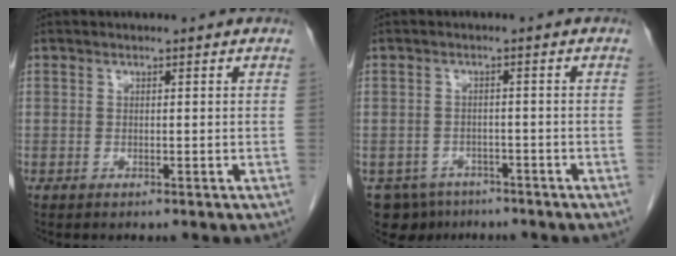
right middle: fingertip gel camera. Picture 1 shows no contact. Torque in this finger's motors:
{"motor_torque": [-0.01, 0.02, -0.08, 0.00]}